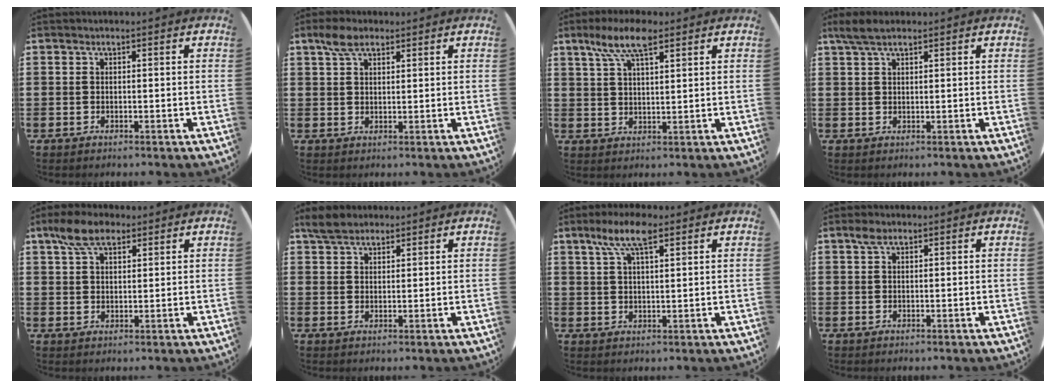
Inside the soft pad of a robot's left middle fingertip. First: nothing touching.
{"total": 3.8, "force": [2.7, 1.8, 2.0], "torque": [-0.037, 0.004, 0.048]}
{"total": 7.5, "force": [4.9, 2.4, 5.1], "torque": [-0.104, 0.000, 0.085]}
{"total": 3.1, "force": [2.2, 1.0, 2.0], "torque": [-0.044, 0.006, 0.041]}
{"total": 6.0, "force": [4.2, 2.9, 3.1], "torque": [-0.065, 0.005, 0.077]}
{"total": 3.6, "force": [3.2, 1.4, 1.0], "torque": [-0.020, -0.001, 0.059]}
{"total": 6.7, "force": [4.3, 2.0, 4.8], "torque": [-0.096, 0.003, 0.073]}
{"total": 1.6, "force": [1.0, 0.9, 0.9], "torque": [-0.013, 0.002, 0.017]}